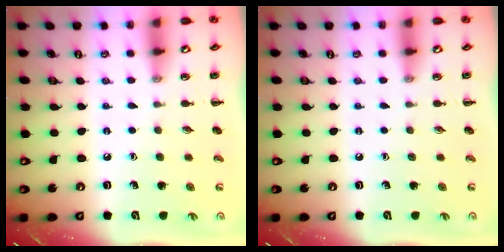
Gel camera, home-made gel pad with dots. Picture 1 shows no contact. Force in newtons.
{"total": 0.0}